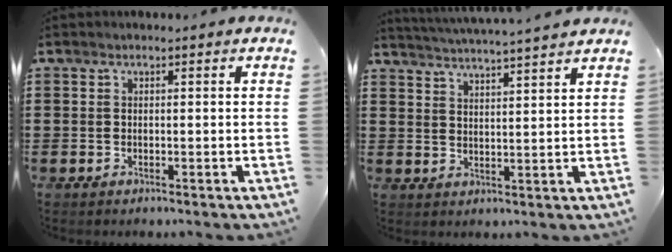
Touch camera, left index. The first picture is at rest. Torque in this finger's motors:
{"motor_torque": [1.08, -1.06, 0.30, 0.10]}